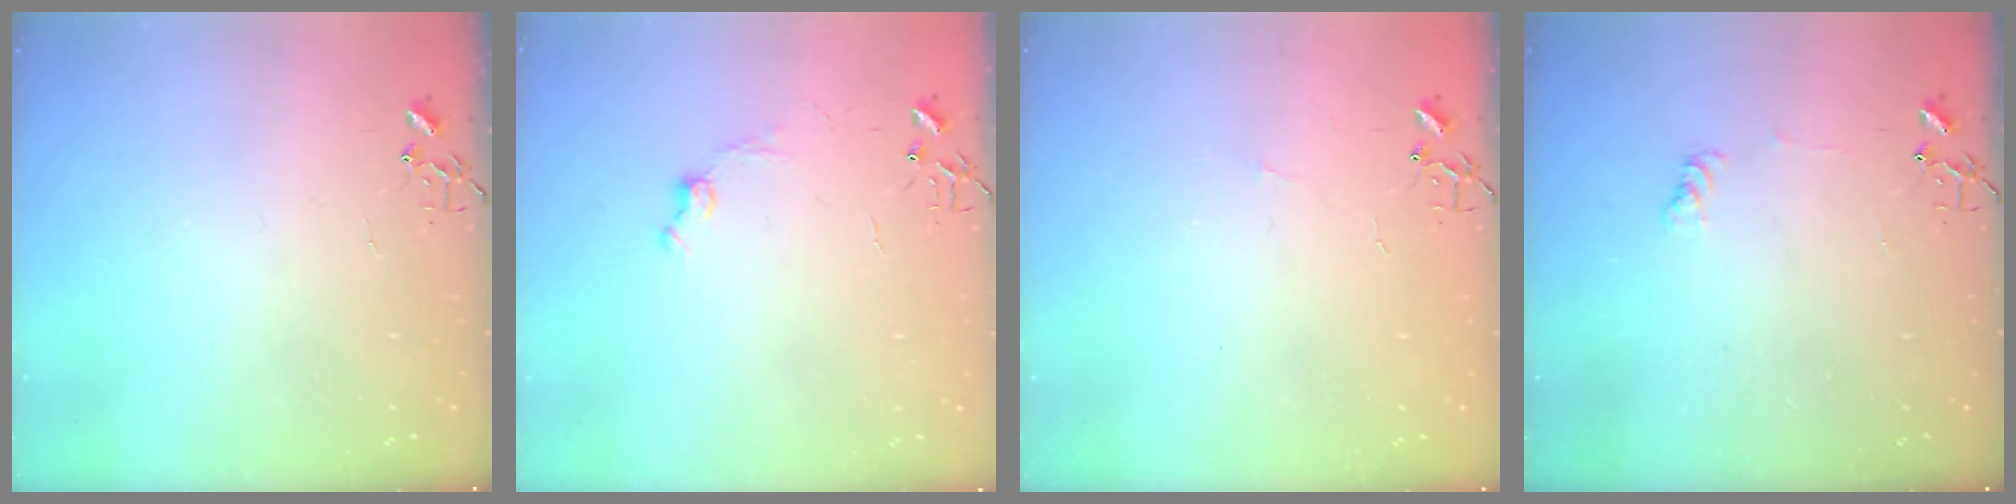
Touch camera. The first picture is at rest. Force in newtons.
{"total": 5.8, "press": 5.7, "slide": 0.7}
{"total": 2.3, "press": 2.3, "slide": 0.4}
{"total": 4.5, "press": 4.4, "slide": 0.6}